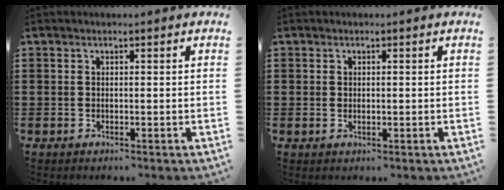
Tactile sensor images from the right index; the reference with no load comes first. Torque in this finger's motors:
{"motor_torque": [-0.70, 1.44, 0.02, 0.00]}